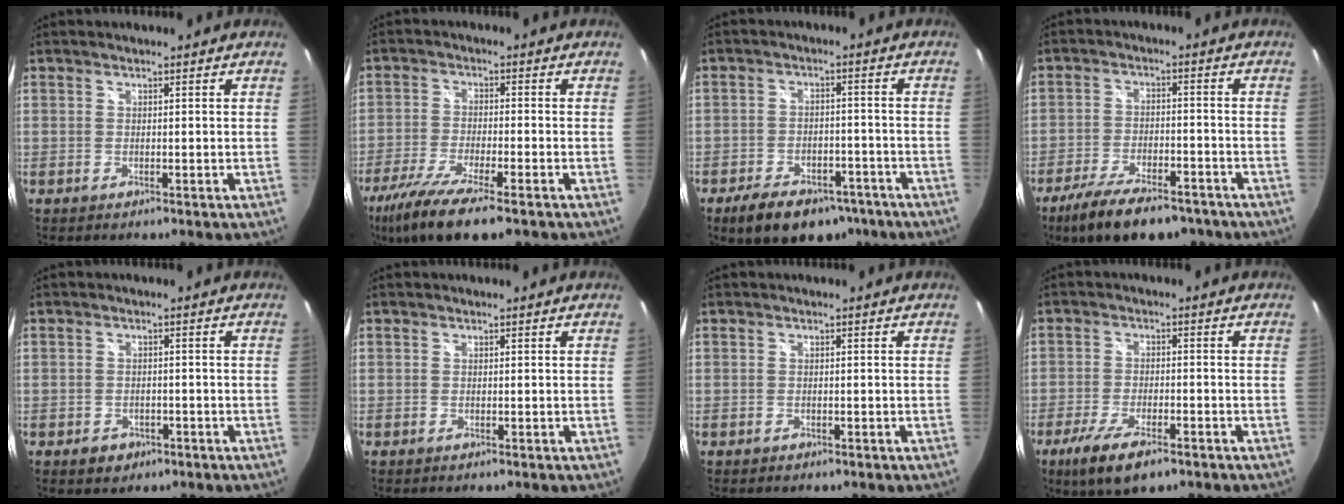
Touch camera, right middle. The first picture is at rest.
{"total": 14.0, "force": [-9.7, 2.8, 9.6], "torque": [-0.205, -0.049, -0.174]}
{"total": 13.1, "force": [-9.0, 7.0, 6.4], "torque": [-0.141, 0.007, -0.123]}
{"total": 14.2, "force": [-10.4, 5.1, 8.1], "torque": [-0.170, -0.026, -0.169]}
{"total": 3.3, "force": [-1.8, 2.5, 1.2], "torque": [-0.030, 0.002, -0.019]}
{"total": 0.0}
{"total": 0.7, "force": [-0.5, 0.4, 0.2], "torque": [-0.005, 0.001, -0.006]}
{"total": 9.3, "force": [-6.0, 2.7, 6.5], "torque": [-0.152, -0.029, -0.106]}